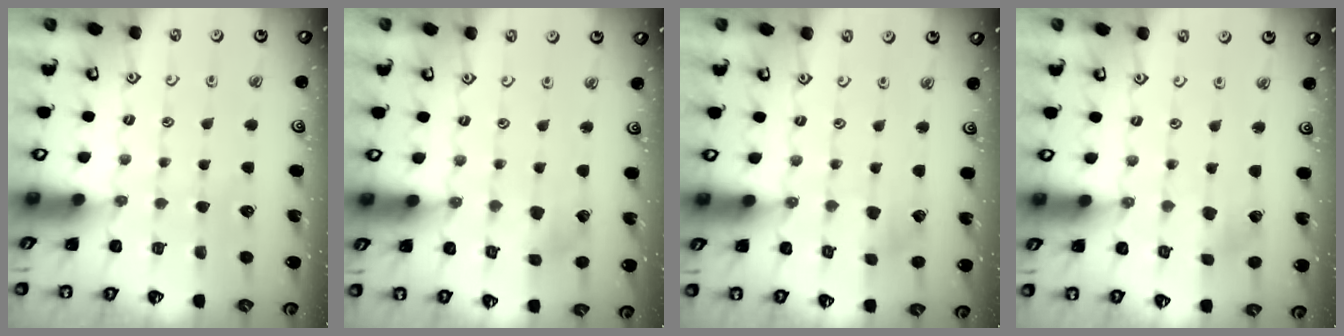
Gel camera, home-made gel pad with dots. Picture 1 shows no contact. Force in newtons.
{"total": 2.3, "press": 2.3, "slide": 0.2}
{"total": 1.7, "press": 1.7, "slide": 0.1}
{"total": 1.8, "press": 1.8, "slide": 0.3}